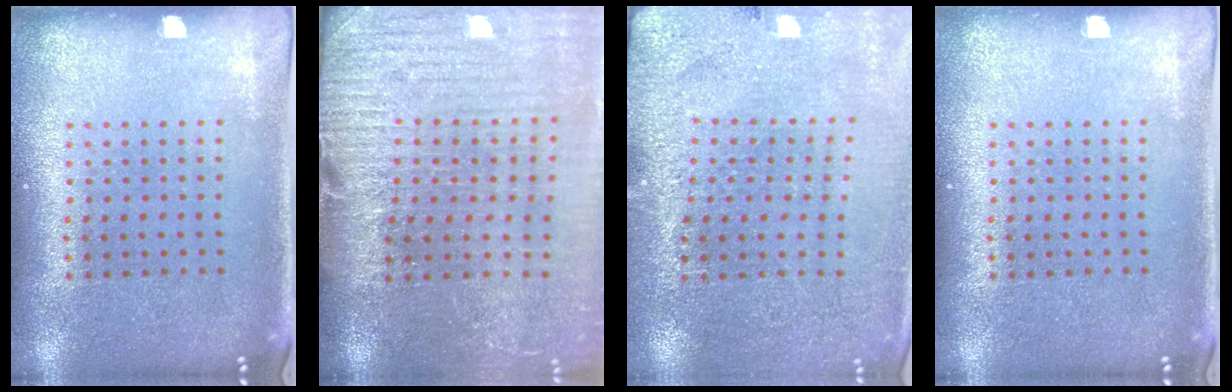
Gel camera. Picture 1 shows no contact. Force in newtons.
{"total": 3.9, "press": 3.5, "slide": 1.8}
{"total": 2.8, "press": 2.8, "slide": 0.1}
{"total": 0.0}